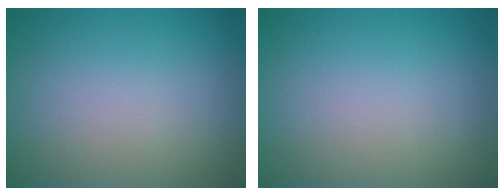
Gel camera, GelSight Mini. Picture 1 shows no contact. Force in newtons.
{"total": 0.0}